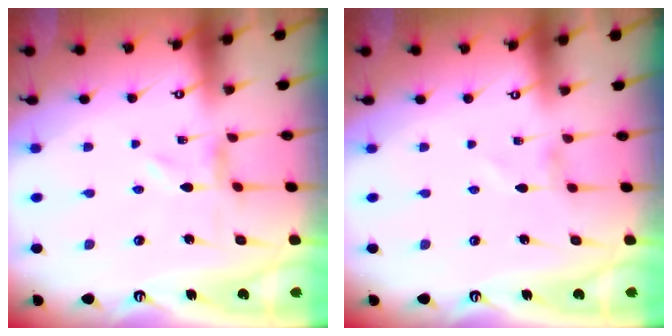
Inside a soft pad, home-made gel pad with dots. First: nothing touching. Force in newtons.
{"total": 0.8, "press": 0.8, "slide": 0.1}